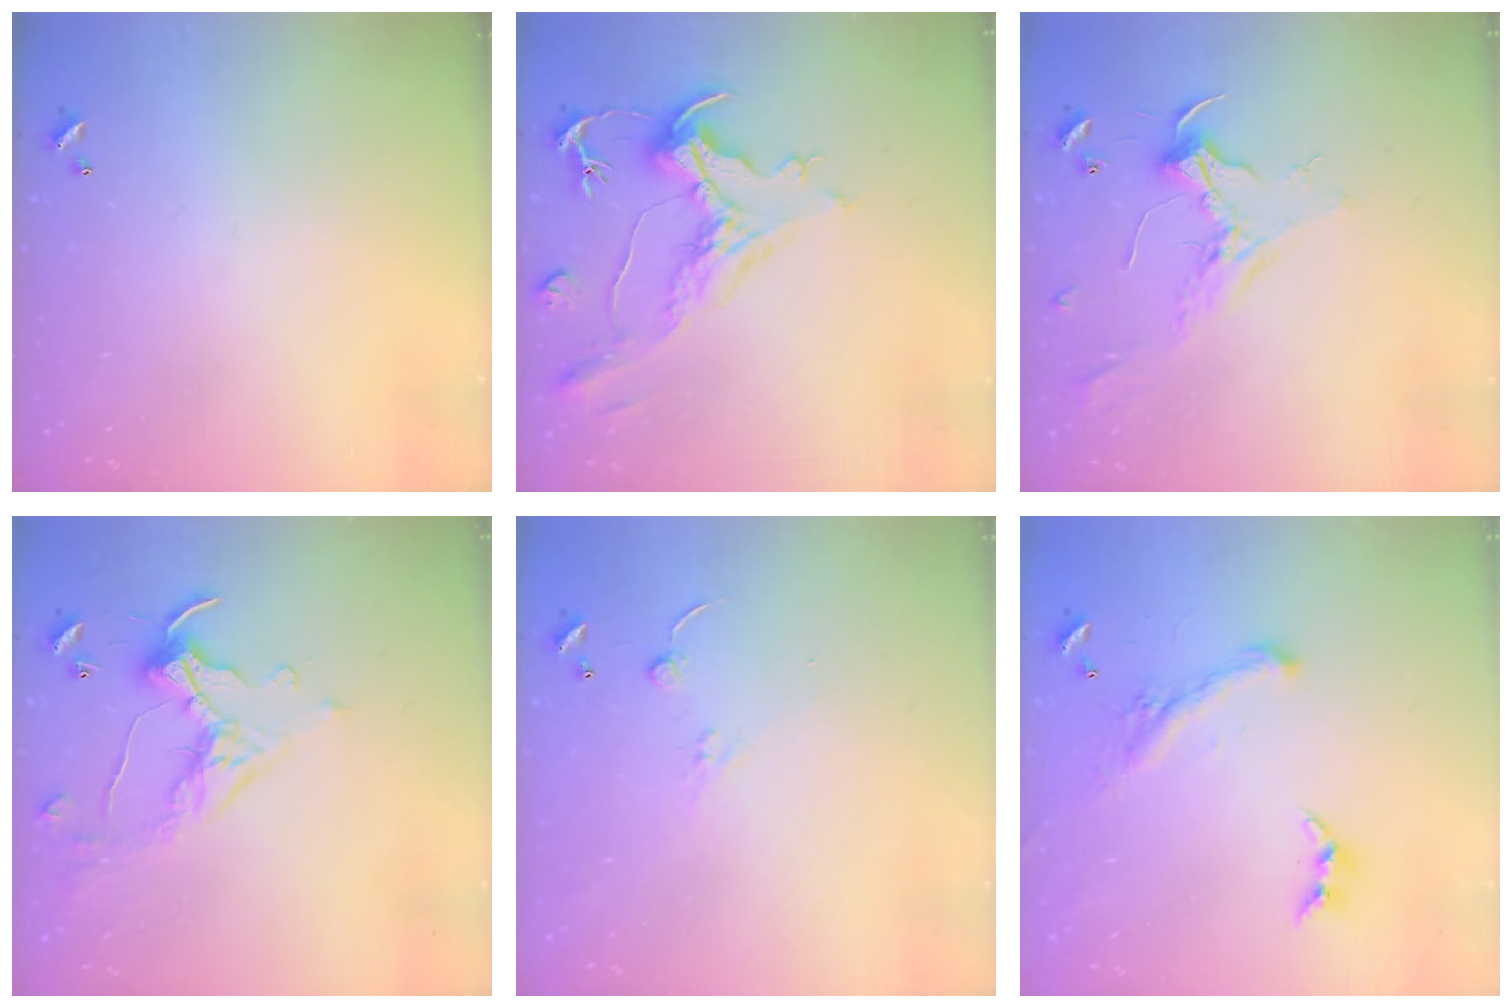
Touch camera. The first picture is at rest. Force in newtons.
{"total": 1.6, "press": 0.0, "slide": 1.6}
{"total": 2.3, "press": 2.2, "slide": 0.7}
{"total": 1.5, "press": 1.5, "slide": 0.2}
{"total": 7.1, "press": 7.1, "slide": 0.6}
{"total": 1.9, "press": 1.3, "slide": 1.4}